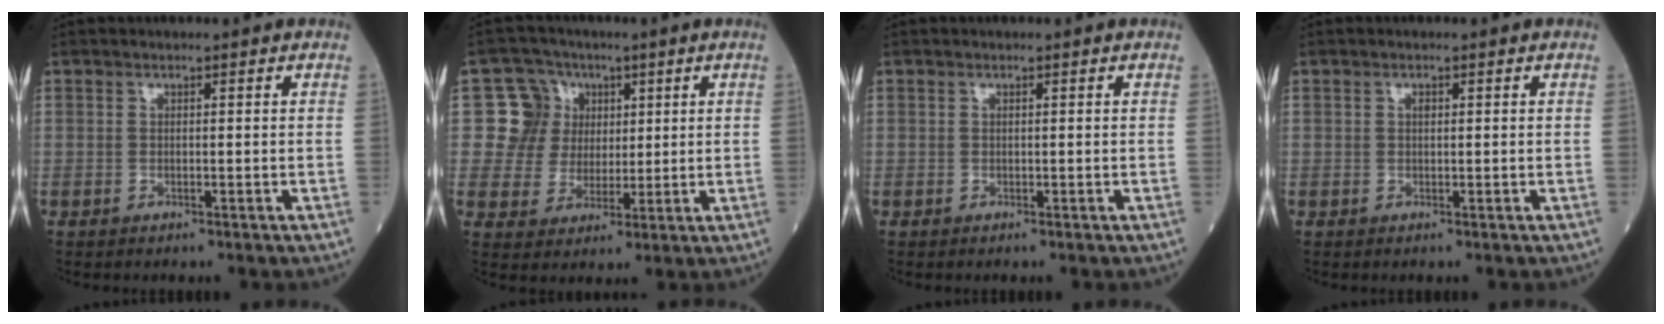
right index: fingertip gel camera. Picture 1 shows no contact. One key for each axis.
{"total": 7.5, "fx": 1.9, "fy": 7.2, "fz": 0.4, "tx": -0.003, "ty": 0.025, "tz": 0.035}
{"total": 0.0}
{"total": 0.6, "fx": 0.2, "fy": 0.3, "fz": 0.5, "tx": -0.012, "ty": 0.001, "tz": 0.003}